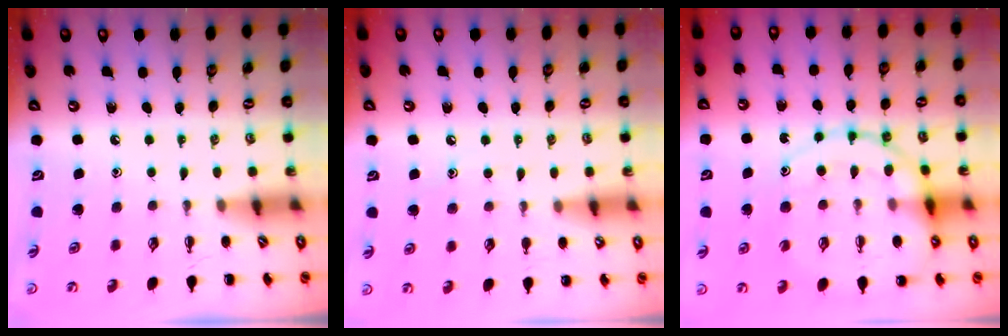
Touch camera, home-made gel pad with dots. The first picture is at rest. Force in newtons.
{"total": 6.3, "press": 6.1, "slide": 1.6}
{"total": 17.9, "press": 17.8, "slide": 2.2}